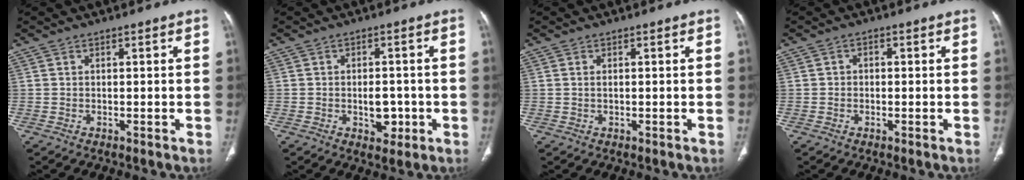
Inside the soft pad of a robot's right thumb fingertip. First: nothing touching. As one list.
[{"total": 4.7, "force": [-1.1, 3.0, 3.5], "torque": [-0.029, 0.004, -0.009]}, {"total": 0.6, "force": [0.2, 0.2, 0.5], "torque": [-0.015, 0.002, 0.005]}, {"total": 1.1, "force": [-0.1, 1.0, 0.6], "torque": [-0.001, 0.004, -0.006]}]